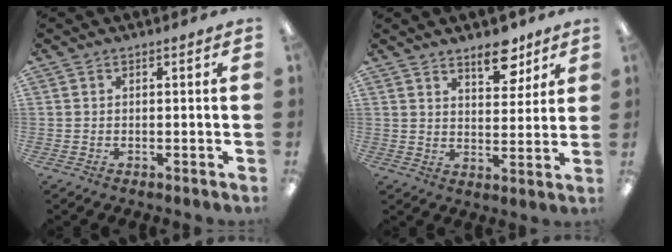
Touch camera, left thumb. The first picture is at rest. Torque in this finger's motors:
{"motor_torque": [0.08, 0.13, -0.06, -0.19, 0.04]}